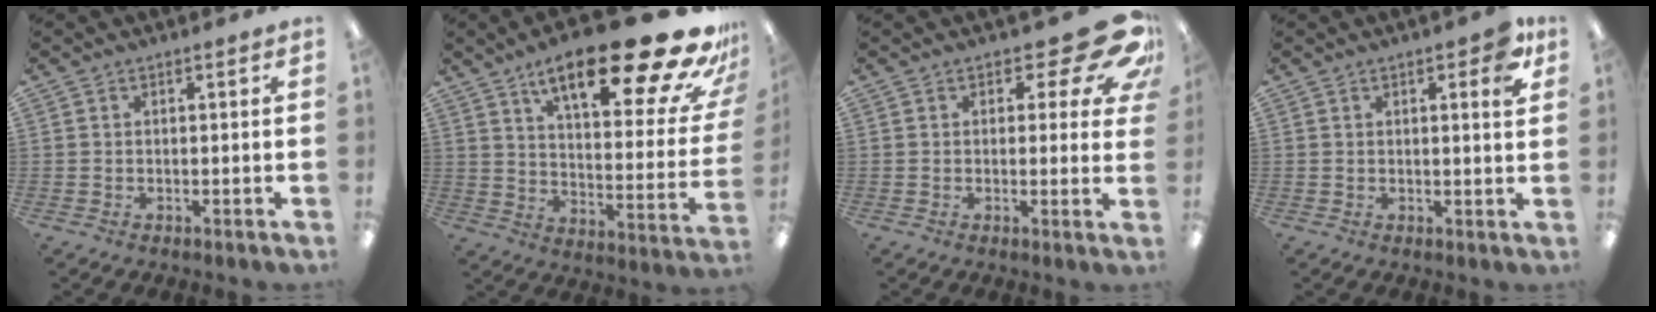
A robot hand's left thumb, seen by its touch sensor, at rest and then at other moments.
{"total": 28.0, "force": [17.0, 8.2, 20.6], "torque": [-0.294, -0.112, 0.269]}
{"total": 11.9, "force": [6.9, 4.9, 8.4], "torque": [-0.096, -0.048, 0.119]}
{"total": 5.3, "force": [2.6, 1.5, 4.3], "torque": [-0.057, -0.007, 0.038]}